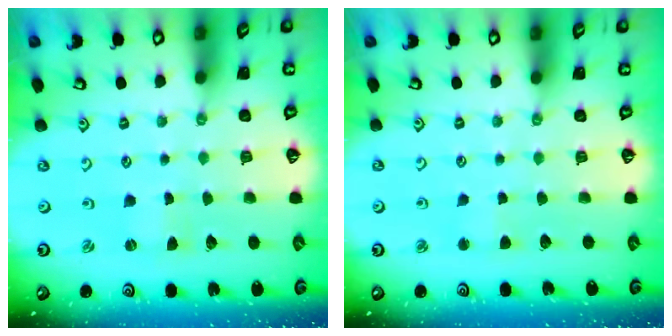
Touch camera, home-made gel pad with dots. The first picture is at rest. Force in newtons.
{"total": 2.4, "press": 2.4, "slide": 0.5}